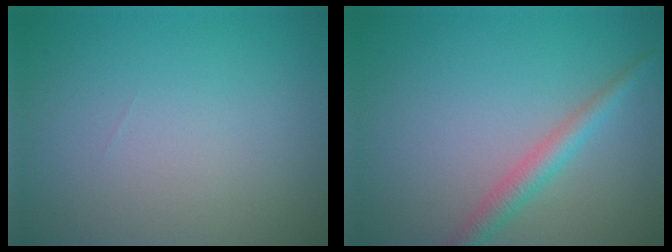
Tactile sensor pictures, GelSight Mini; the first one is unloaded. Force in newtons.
{"total": 2.5, "press": 2.5, "slide": 0.0}